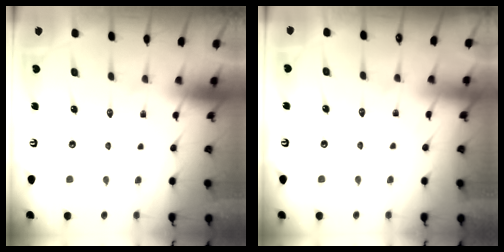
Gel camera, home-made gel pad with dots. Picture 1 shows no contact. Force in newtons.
{"total": 2.5, "press": 2.5, "slide": 0.3}